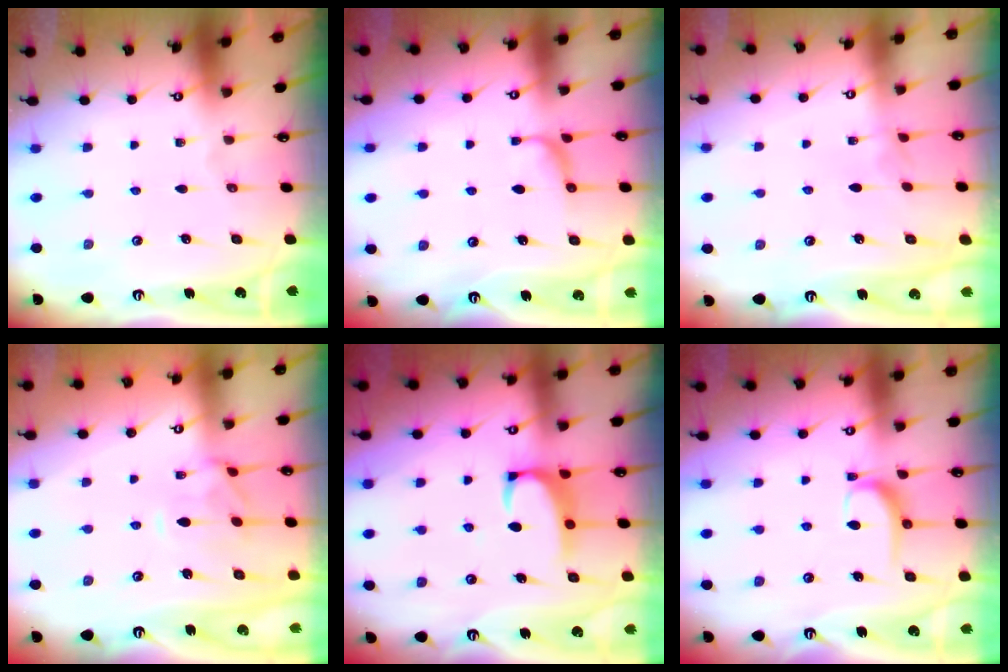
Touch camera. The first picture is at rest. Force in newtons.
{"total": 0.0}
{"total": 3.0, "press": 3.0, "slide": 0.3}
{"total": 1.2, "press": 0.7, "slide": 1.0}
{"total": 2.5, "press": 2.4, "slide": 0.8}
{"total": 4.0, "press": 3.9, "slide": 0.8}